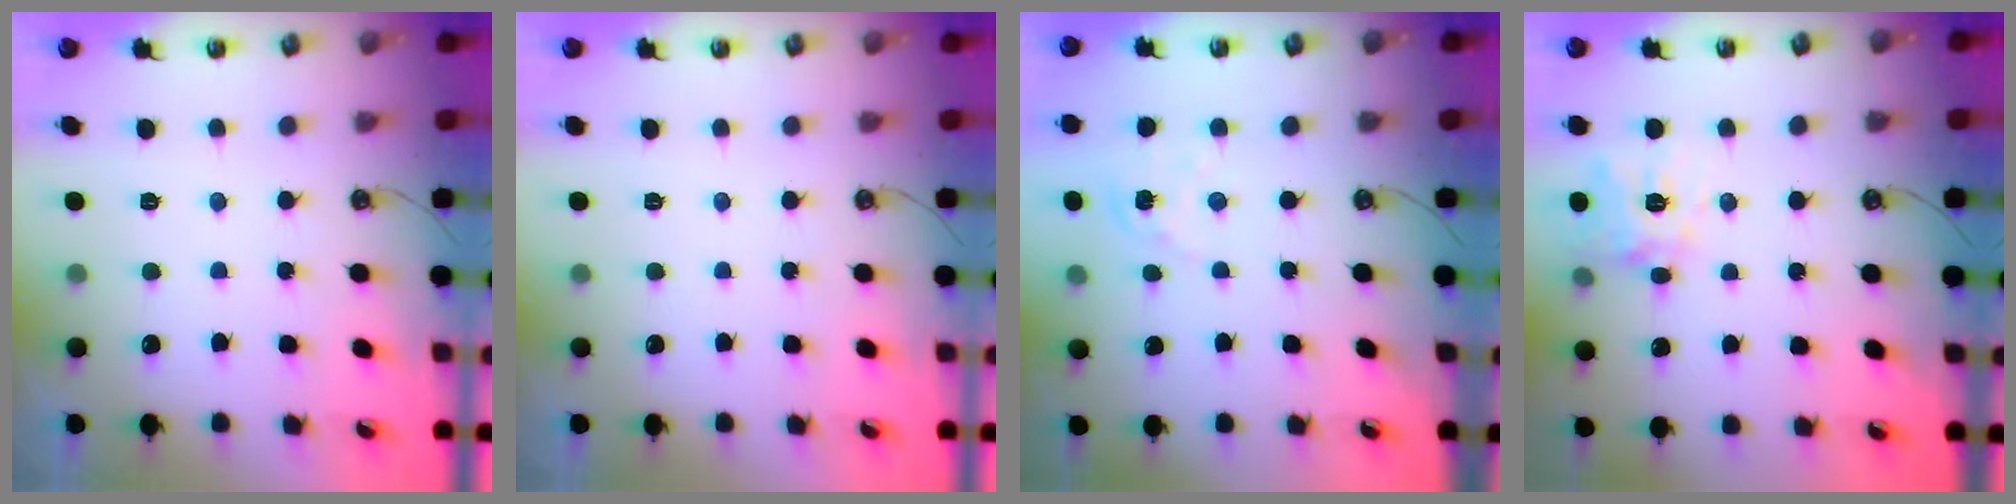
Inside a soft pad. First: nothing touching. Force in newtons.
{"total": 0.0}
{"total": 2.3, "press": 2.3, "slide": 0.3}
{"total": 12.8, "press": 12.8, "slide": 1.2}